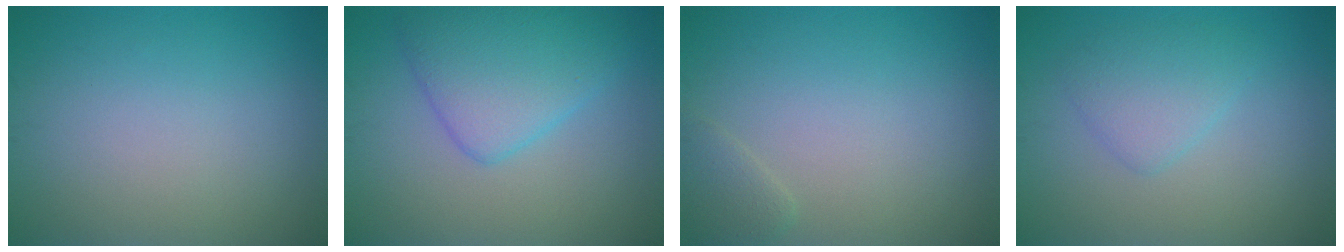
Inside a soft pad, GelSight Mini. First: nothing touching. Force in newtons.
{"total": 5.3, "press": 5.3, "slide": 0.2}
{"total": 1.3, "press": 1.3, "slide": 0.2}
{"total": 2.6, "press": 2.6, "slide": 0.2}